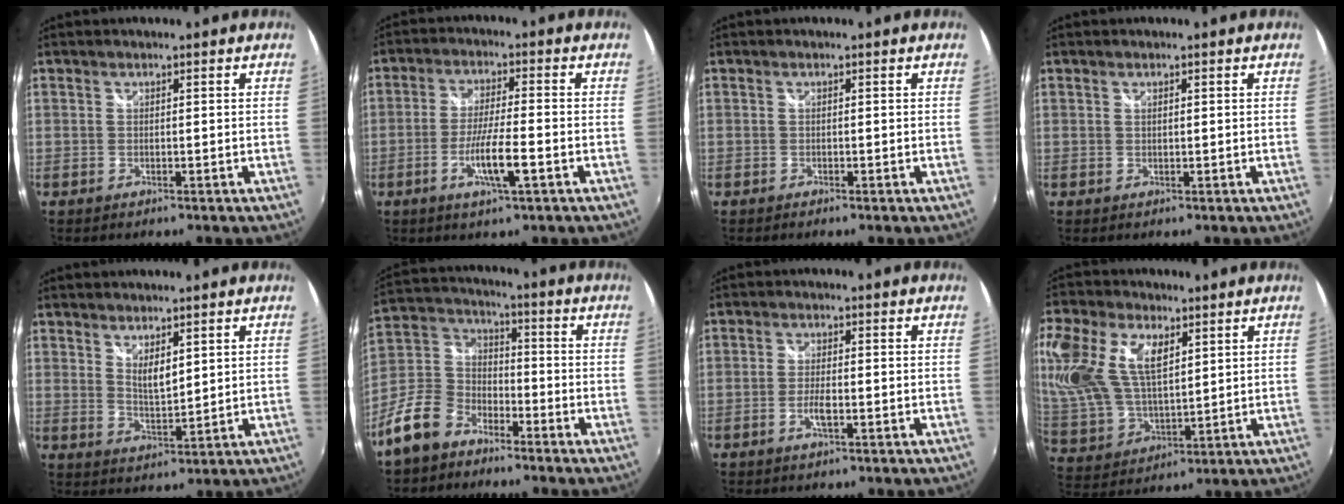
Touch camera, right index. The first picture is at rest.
{"total": 7.8, "force": [-3.0, 0.5, 7.1], "torque": [-0.135, -0.010, -0.056]}
{"total": 0.0}
{"total": 0.5, "force": [0.3, 0.2, 0.4], "torque": [-0.008, 0.001, 0.004]}
{"total": 4.4, "force": [2.3, 1.7, 3.4], "torque": [-0.054, -0.009, 0.040]}
{"total": 12.7, "force": [-8.4, 7.8, 5.5], "torque": [-0.140, 0.031, -0.162]}
{"total": 3.1, "force": [-1.2, 0.8, 2.8], "torque": [-0.059, -0.002, -0.025]}
{"total": 19.8, "force": [7.3, 11.2, 14.6], "torque": [-0.329, 0.027, 0.153]}